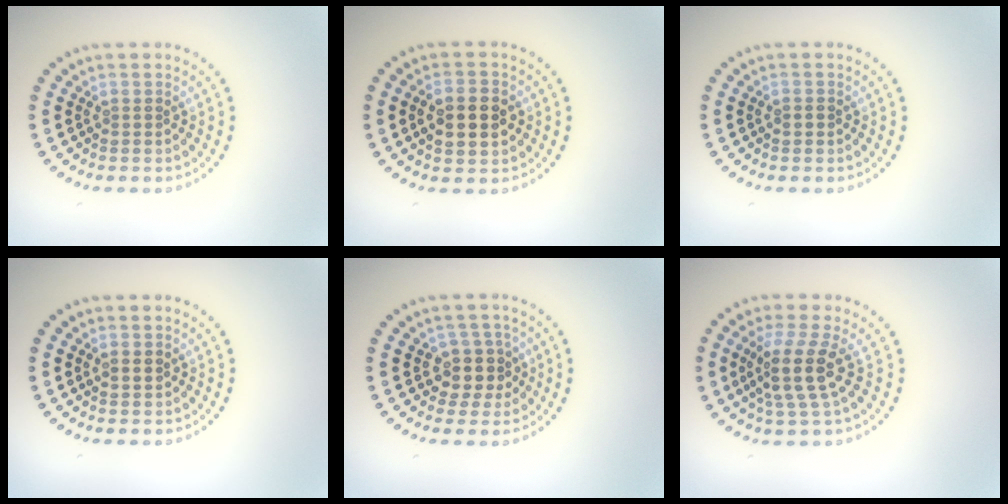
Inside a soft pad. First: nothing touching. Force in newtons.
{"total": 4.5, "press": 4.5, "slide": 0.2}
{"total": 1.1, "press": 1.1, "slide": 0.1}
{"total": 1.4, "press": 1.4, "slide": 0.0}
{"total": 2.9, "press": 2.6, "slide": 1.4}
{"total": 4.0, "press": 3.2, "slide": 2.5}